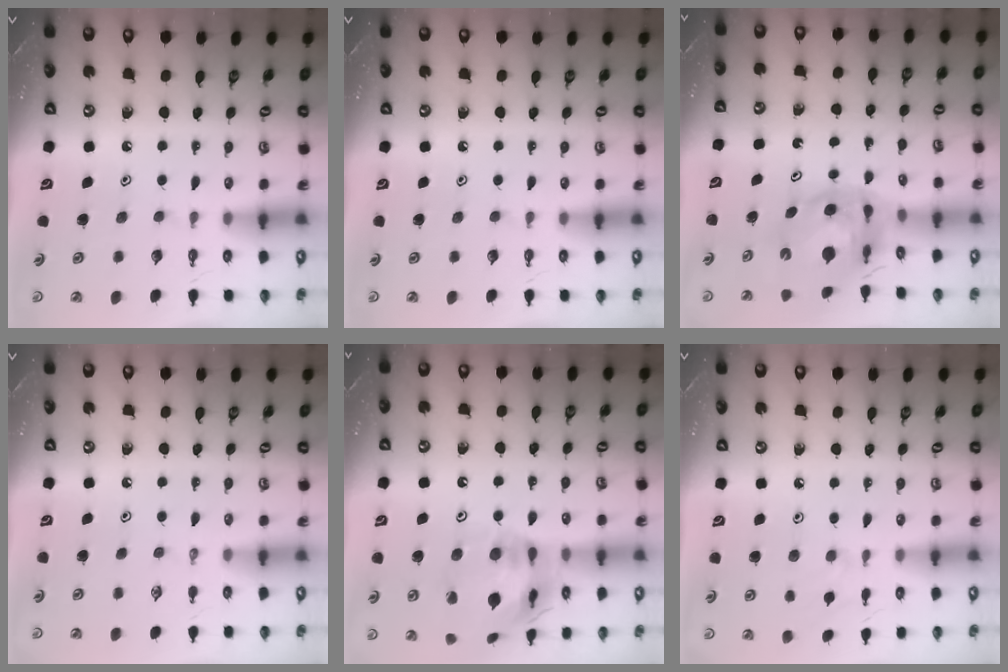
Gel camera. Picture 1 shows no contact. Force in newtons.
{"total": 0.0}
{"total": 11.1, "press": 11.1, "slide": 1.2}
{"total": 0.0}
{"total": 20.5, "press": 20.4, "slide": 2.3}
{"total": 3.5, "press": 3.4, "slide": 0.6}